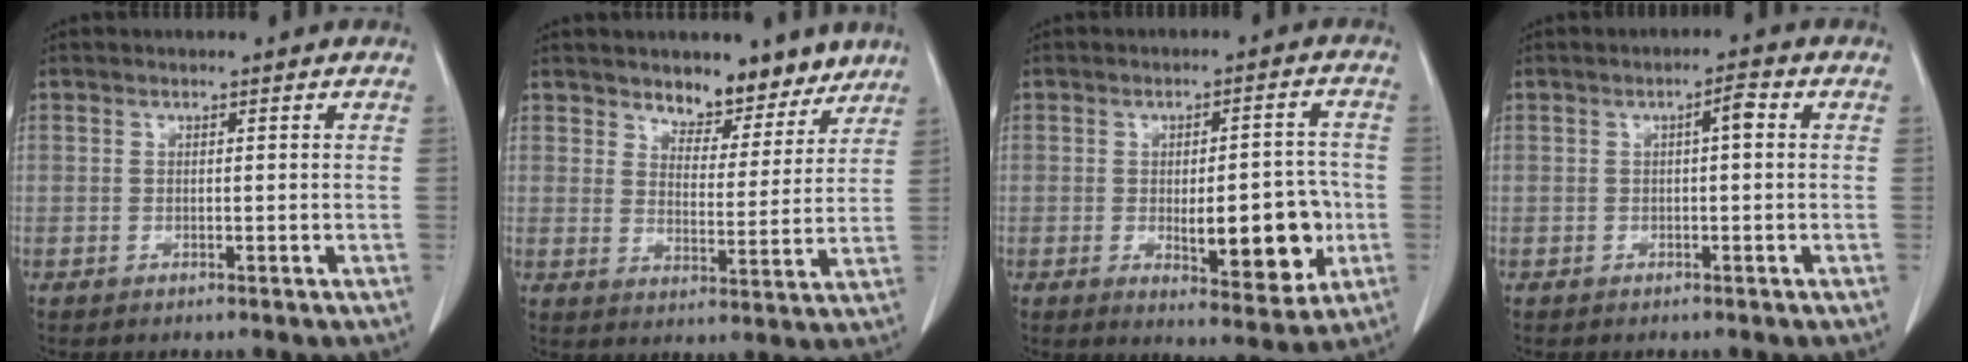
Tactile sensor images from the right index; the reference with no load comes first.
{"total": 7.4, "force": [6.1, 3.3, 2.6], "torque": [-0.017, -0.009, 0.094]}
{"total": 11.2, "force": [-2.1, 3.8, 10.4], "torque": [-0.135, 0.002, -0.017]}
{"total": 2.3, "force": [0.4, 0.4, 2.3], "torque": [-0.035, 0.006, 0.006]}